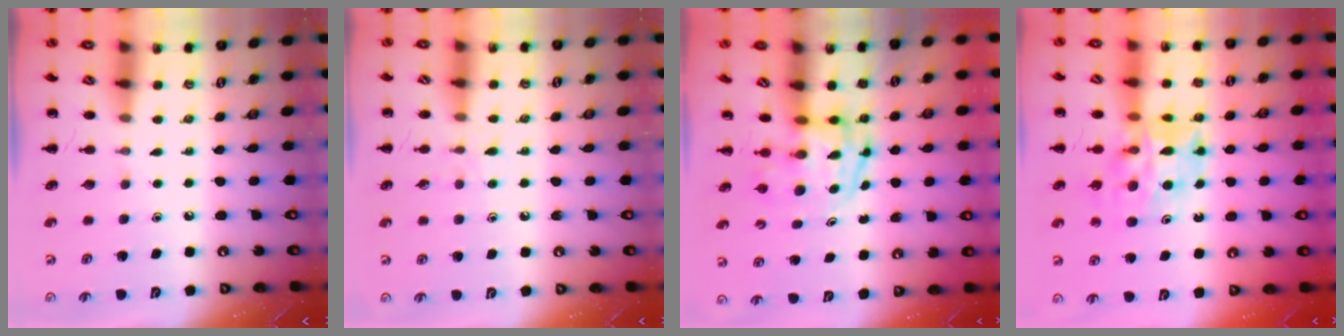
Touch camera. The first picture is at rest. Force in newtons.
{"total": 5.5, "press": 5.1, "slide": 2.2}
{"total": 3.8, "press": 3.7, "slide": 0.8}
{"total": 11.9, "press": 11.3, "slide": 3.8}